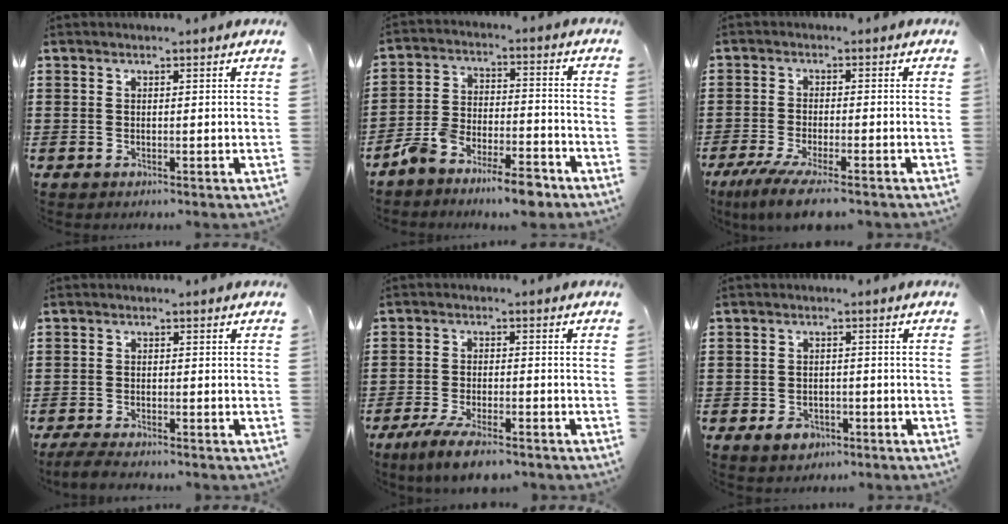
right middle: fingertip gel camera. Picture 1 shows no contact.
{"total": 7.9, "force": [-7.4, 1.1, 2.7], "torque": [-0.056, 0.013, -0.142]}
{"total": 5.4, "force": [-4.3, 0.2, 3.3], "torque": [-0.076, -0.020, -0.082]}
{"total": 2.7, "force": [-2.5, 0.2, 0.9], "torque": [-0.030, -0.005, -0.056]}
{"total": 5.5, "force": [-4.4, 0.9, 3.2], "torque": [-0.071, -0.008, -0.085]}
{"total": 2.6, "force": [-1.9, 1.5, 0.9], "torque": [-0.020, 0.004, -0.040]}